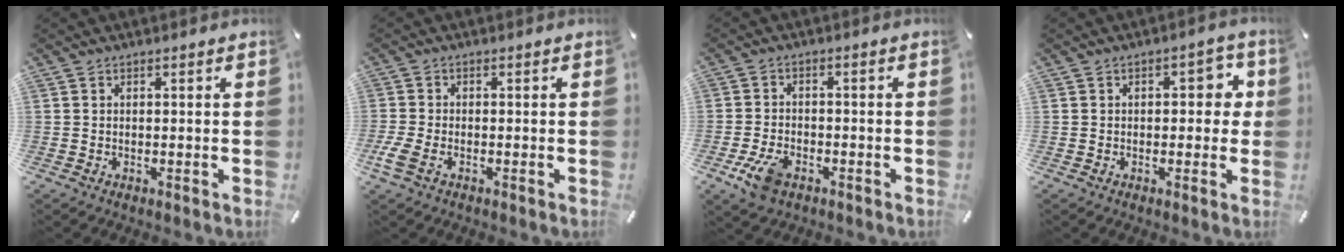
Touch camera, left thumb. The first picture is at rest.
{"total": 3.2, "force": [-1.6, 1.7, 2.2], "torque": [-0.056, -0.003, -0.031]}
{"total": 6.8, "force": [-3.6, 3.8, 4.3], "torque": [-0.104, 0.007, -0.069]}
{"total": 5.2, "force": [0.4, 3.3, 4.0], "torque": [-0.041, -0.001, -0.005]}